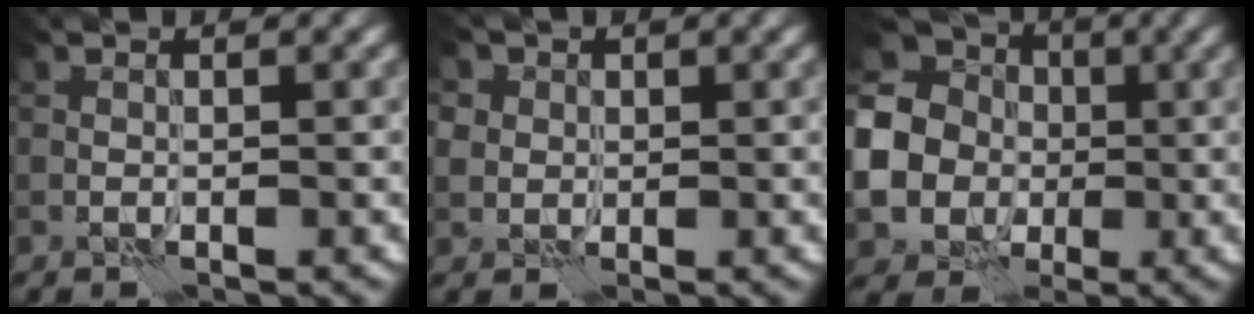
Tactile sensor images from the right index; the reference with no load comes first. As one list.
[{"total": 4.6, "force": [2.2, 3.7, 1.6], "torque": [-0.041, 0.016, 0.025]}, {"total": 14.3, "force": [-0.1, 13.3, 5.2], "torque": [-0.156, 0.004, -0.036]}]